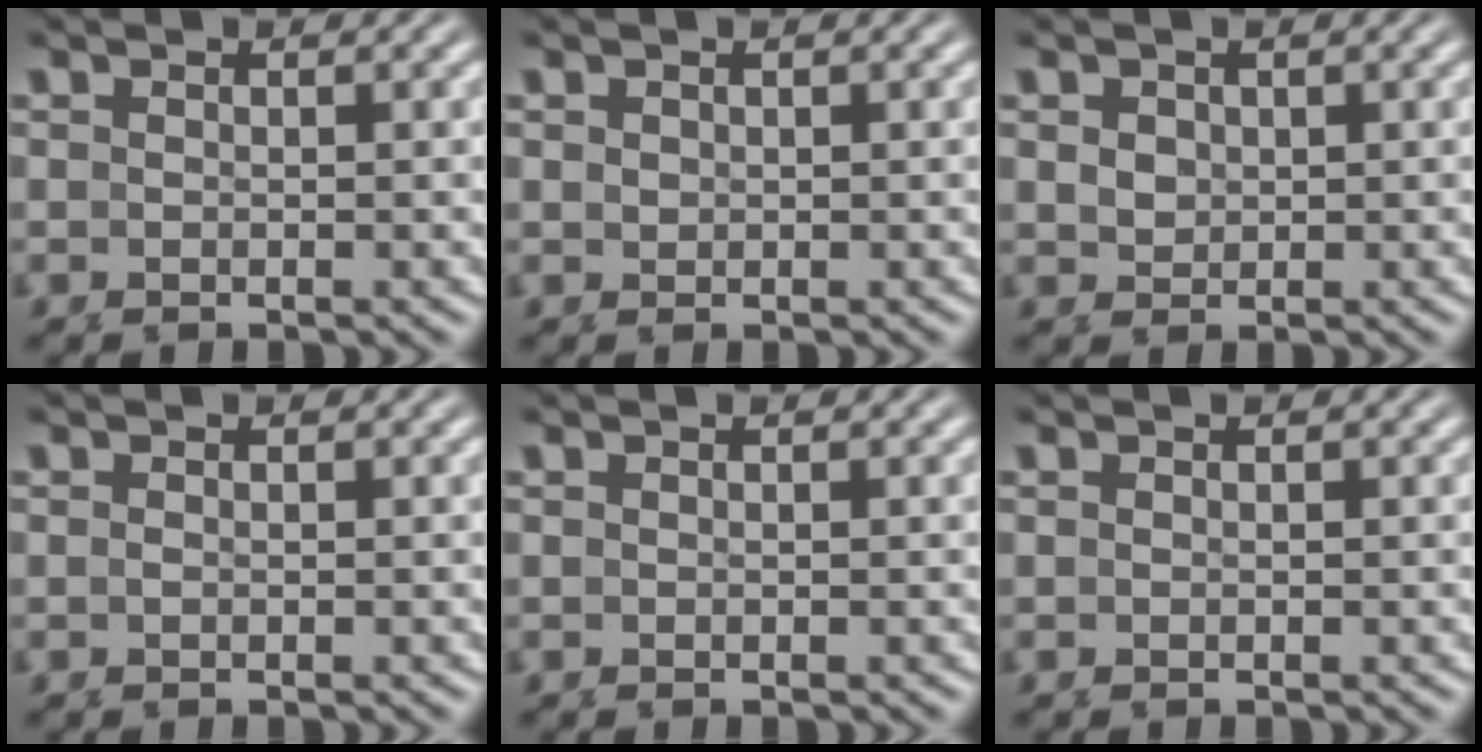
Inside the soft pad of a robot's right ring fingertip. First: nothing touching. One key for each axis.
{"total": 0.7, "fx": 0.6, "fy": -0.1, "fz": -0.2, "tx": 0.002, "ty": -0.001, "tz": 0.016}
{"total": 1.0, "fx": 0.9, "fy": 0.5, "fz": 0.0, "tx": 0.001, "ty": 0.001, "tz": 0.022}
{"total": 0.6, "fx": 0.1, "fy": -0.6, "fz": -0.1, "tx": -0.002, "ty": -0.001, "tz": 0.004}
{"total": 0.0}
{"total": 0.0}